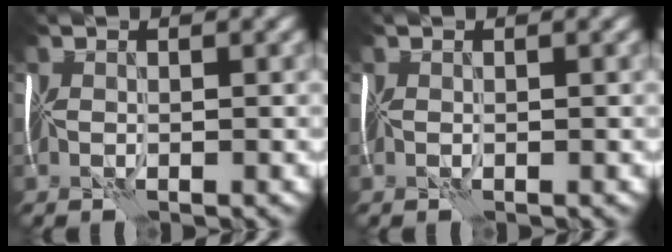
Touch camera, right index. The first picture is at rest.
{"total": 0.0}